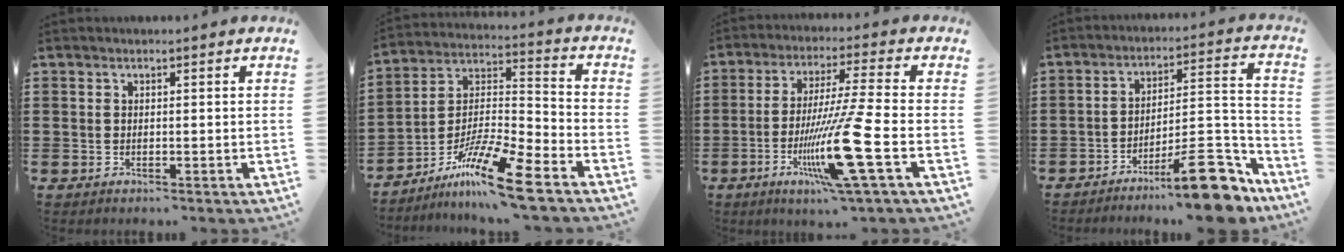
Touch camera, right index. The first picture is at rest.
{"total": 13.7, "force": [-10.1, 1.4, 9.2], "torque": [-0.175, 0.022, -0.191]}
{"total": 13.6, "force": [-4.6, -0.1, 12.8], "torque": [-0.251, -0.017, -0.087]}
{"total": 14.4, "force": [-10.5, 3.2, 9.3], "torque": [-0.097, 0.046, -0.180]}